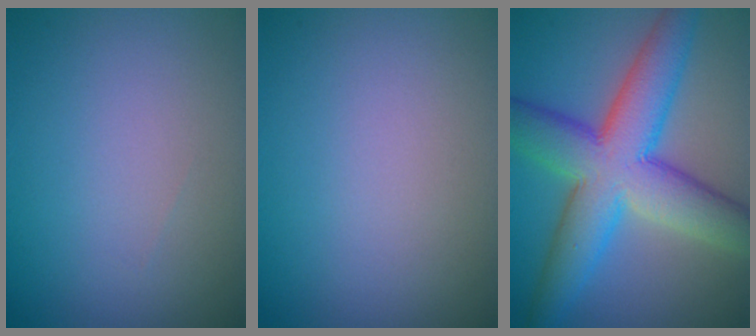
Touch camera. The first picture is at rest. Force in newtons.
{"total": 0.0}
{"total": 10.2, "press": 10.2, "slide": 0.2}